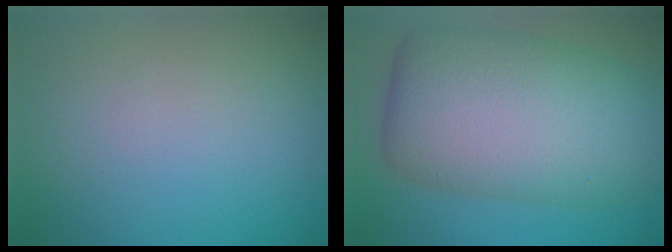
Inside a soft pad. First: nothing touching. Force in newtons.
{"total": 12.9, "press": 12.9, "slide": 0.3}